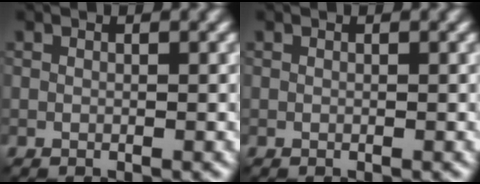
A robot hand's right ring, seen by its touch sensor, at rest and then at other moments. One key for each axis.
{"total": 0.0}